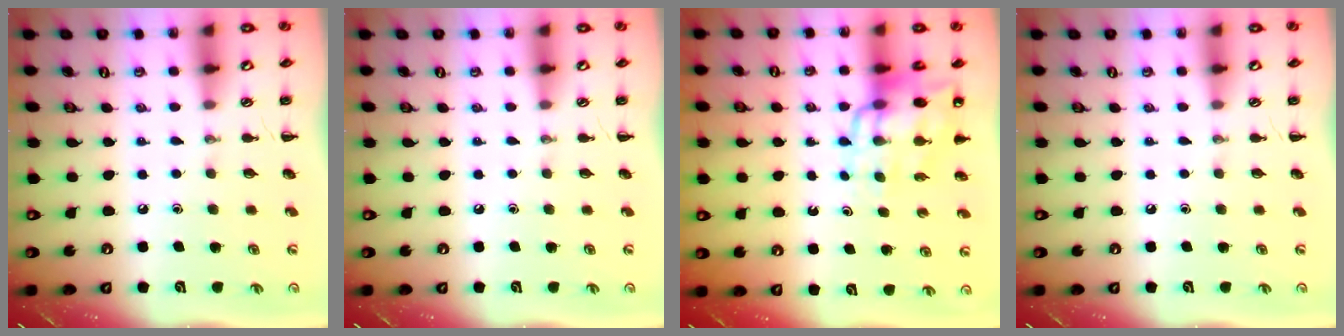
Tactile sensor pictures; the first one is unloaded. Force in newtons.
{"total": 0.0}
{"total": 13.6, "press": 13.2, "slide": 3.4}
{"total": 0.0}